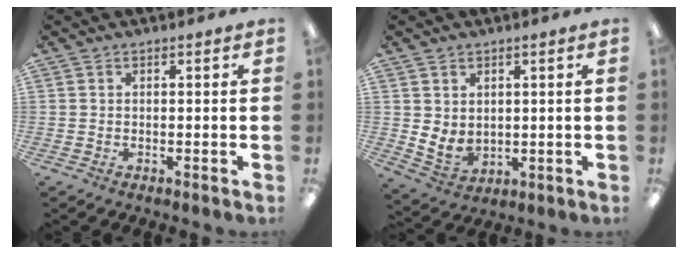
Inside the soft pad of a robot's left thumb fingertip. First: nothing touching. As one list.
[{"total": 4.9, "force": [1.7, 4.0, 2.2], "torque": [-0.053, -0.013, 0.034]}]